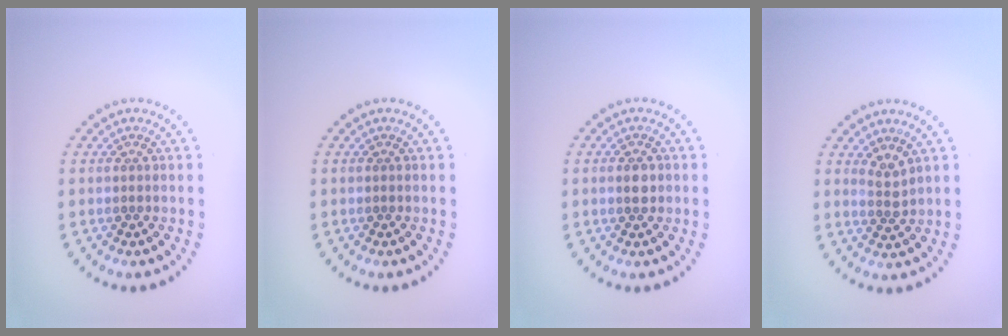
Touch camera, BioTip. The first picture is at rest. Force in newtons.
{"total": 0.0}
{"total": 1.6, "press": 1.5, "slide": 0.3}
{"total": 1.7, "press": 1.2, "slide": 1.3}